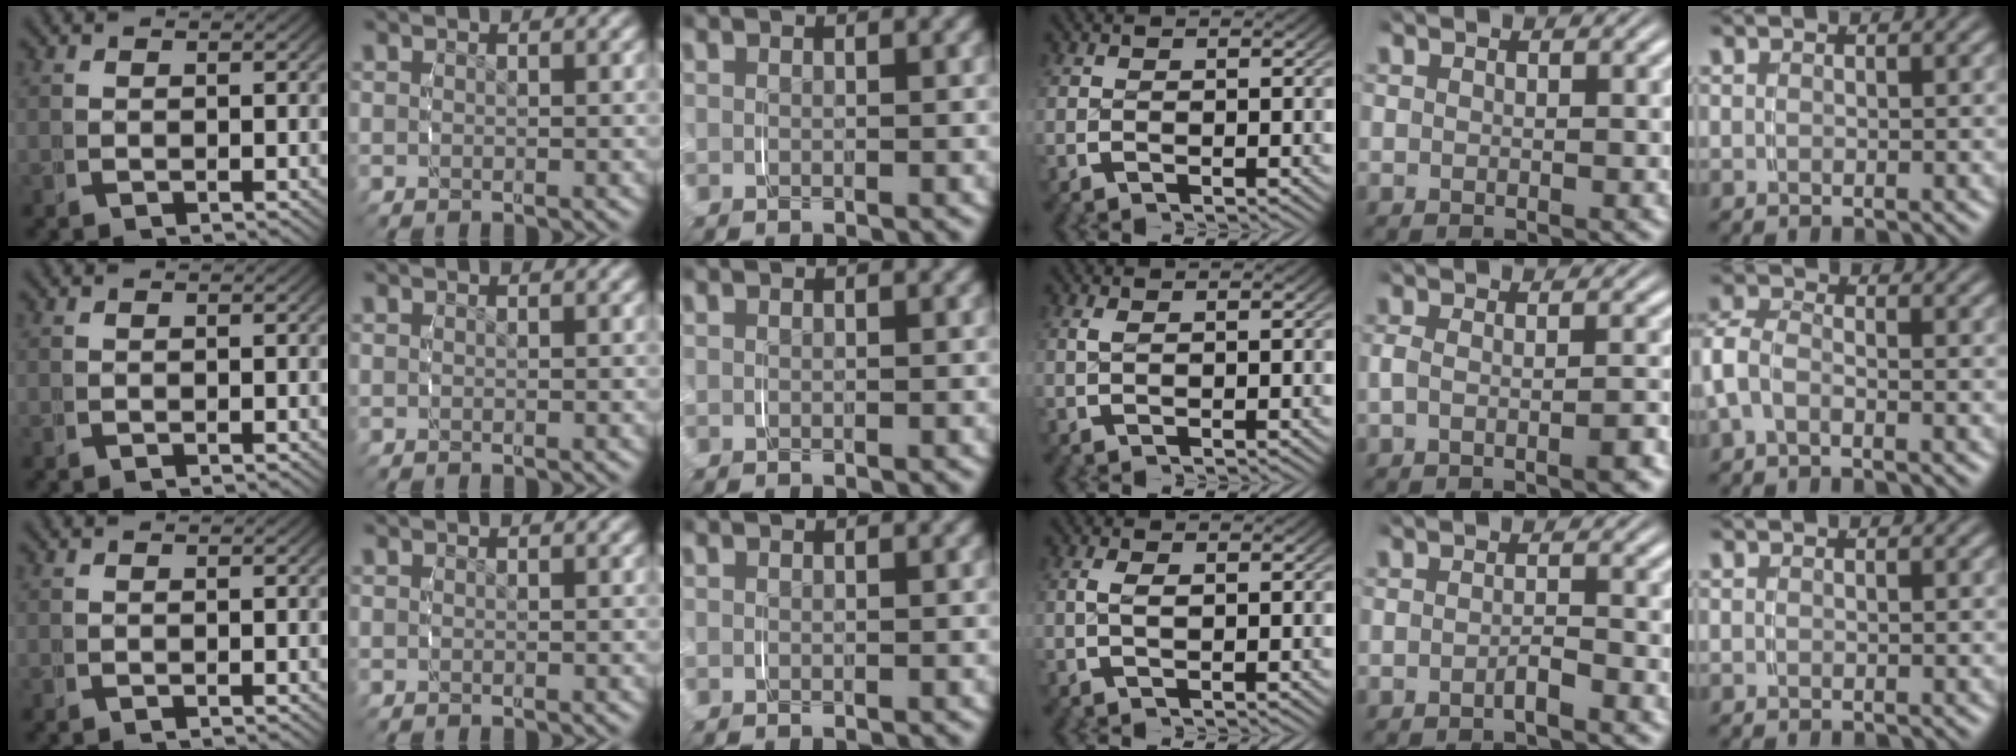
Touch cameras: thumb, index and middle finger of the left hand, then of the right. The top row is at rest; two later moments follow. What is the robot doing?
{"motion": "grasp_and_lifting", "object": "toothpaste"}